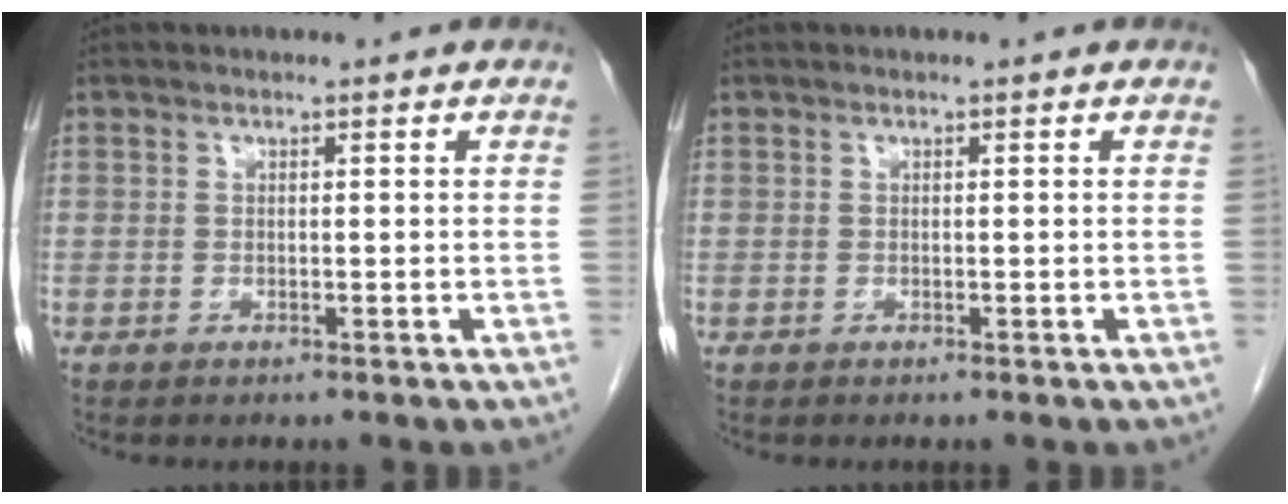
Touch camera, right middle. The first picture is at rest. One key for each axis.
{"total": 0.0}